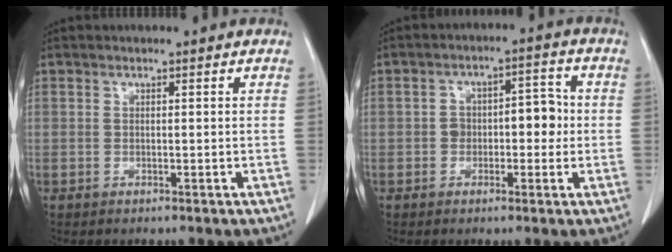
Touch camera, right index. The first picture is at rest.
{"total": 5.9, "force": [-0.7, 3.4, 4.8], "torque": [-0.068, 0.029, -0.010]}